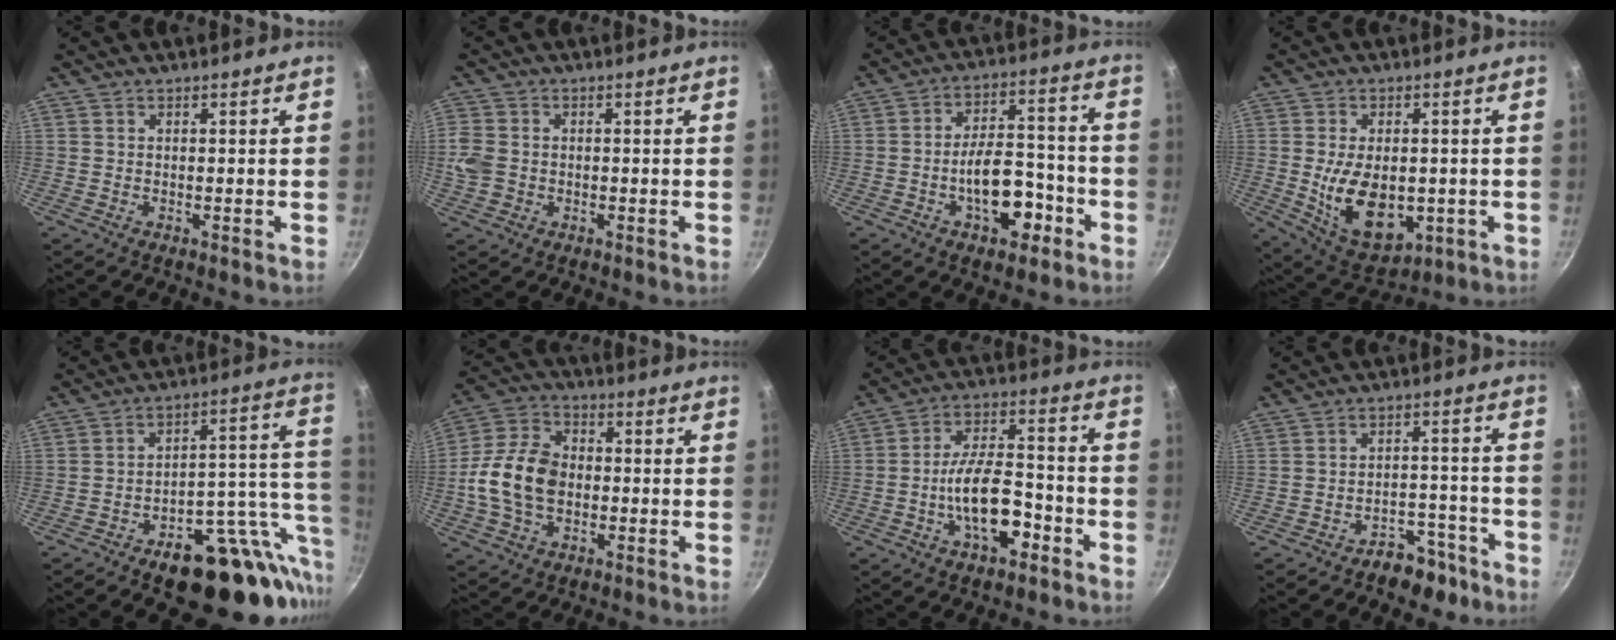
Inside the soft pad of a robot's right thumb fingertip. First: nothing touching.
{"total": 5.3, "force": [-0.6, 4.4, 2.9], "torque": [-0.058, 0.005, -0.016]}
{"total": 12.8, "force": [-5.8, 6.9, 9.1], "torque": [-0.100, 0.064, -0.080]}
{"total": 12.5, "force": [-1.5, 7.8, 9.6], "torque": [-0.127, -0.016, 0.001]}
{"total": 23.1, "force": [-9.2, 12.0, 17.4], "torque": [-0.173, 0.046, -0.121]}
{"total": 13.8, "force": [-1.4, 9.8, 9.7], "torque": [-0.169, 0.026, -0.039]}
{"total": 12.9, "force": [-5.1, 6.0, 10.2], "torque": [-0.153, 0.046, -0.088]}
{"total": 7.1, "force": [-5.4, 3.9, 2.5], "torque": [-0.002, 0.064, -0.066]}